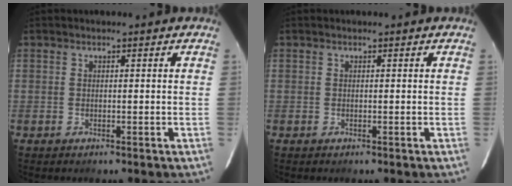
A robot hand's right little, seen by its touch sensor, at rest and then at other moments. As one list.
[{"total": 0.0}]